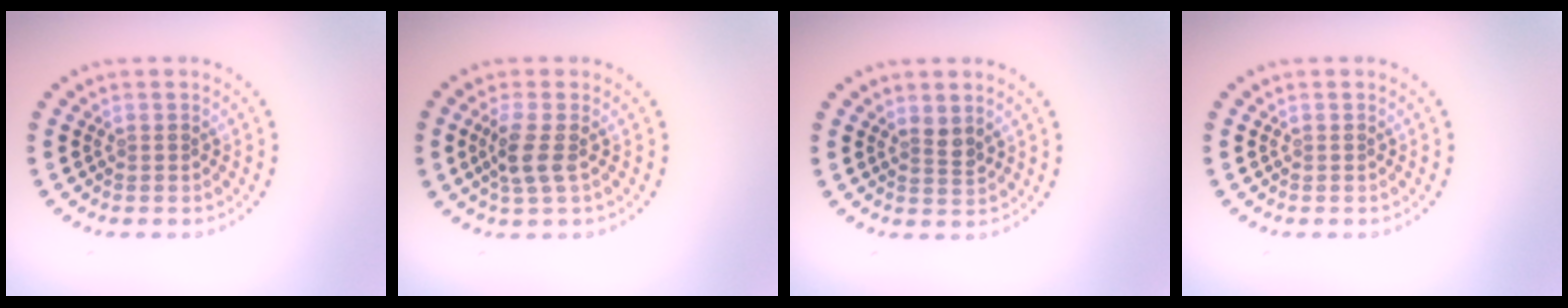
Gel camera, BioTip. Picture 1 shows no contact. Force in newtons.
{"total": 2.4, "press": 2.1, "slide": 1.2}
{"total": 1.3, "press": 1.0, "slide": 0.8}
{"total": 0.0}